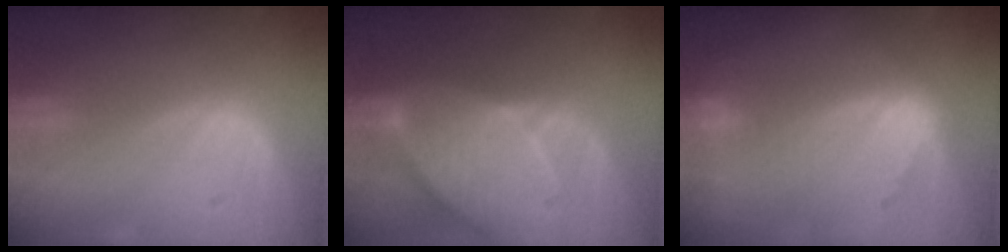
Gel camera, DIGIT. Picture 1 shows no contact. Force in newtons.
{"total": 10.4, "press": 9.1, "slide": 5.0}
{"total": 9.7, "press": 8.4, "slide": 5.0}